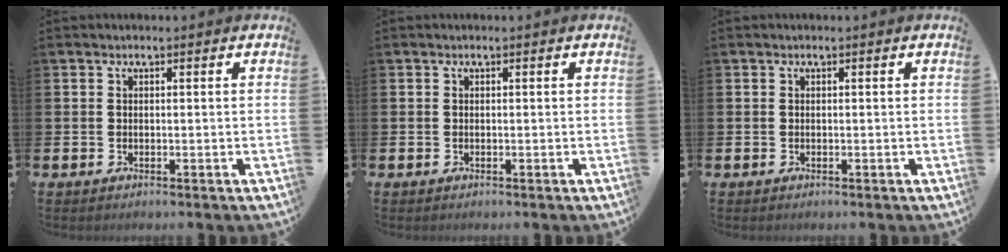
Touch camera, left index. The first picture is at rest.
{"total": 0.0}
{"total": 0.0}